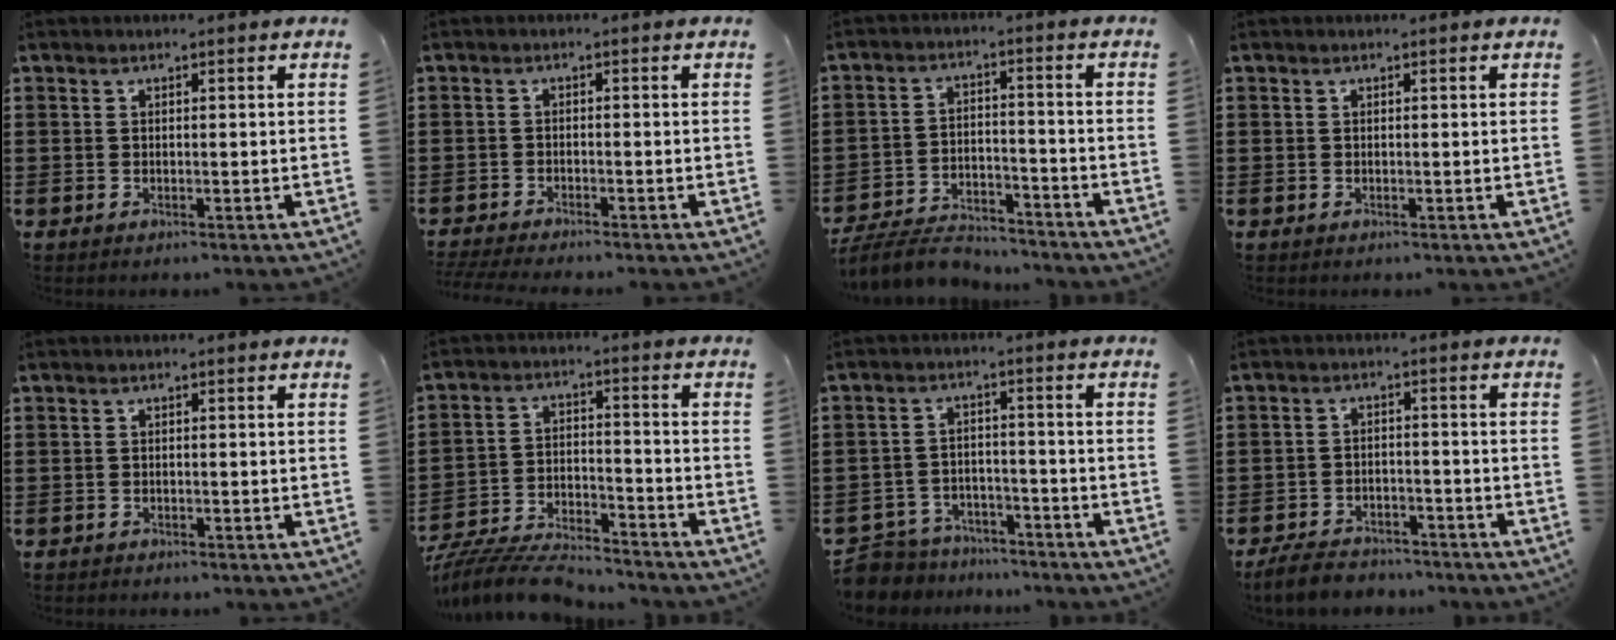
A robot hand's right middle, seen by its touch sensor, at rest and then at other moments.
{"total": 2.1, "force": [-2.0, -0.1, 0.5], "torque": [-0.016, -0.002, -0.044]}
{"total": 6.8, "force": [-6.4, 1.4, 1.6], "torque": [-0.032, 0.011, -0.125]}
{"total": 0.0}
{"total": 0.6, "force": [-0.6, 0.2, -0.1], "torque": [0.001, 0.002, -0.013]}
{"total": 8.6, "force": [-8.3, 1.0, 1.9], "torque": [-0.035, 0.017, -0.161]}
{"total": 5.4, "force": [-5.3, 1.1, 0.0], "torque": [-0.017, 0.008, -0.114]}
{"total": 4.5, "force": [-4.3, 1.1, 0.7], "torque": [-0.028, 0.003, -0.092]}